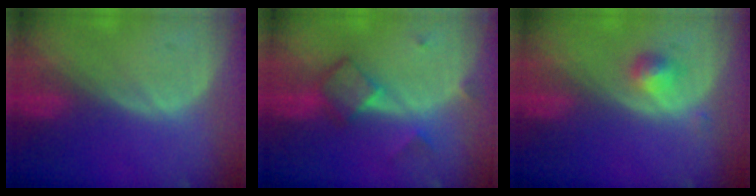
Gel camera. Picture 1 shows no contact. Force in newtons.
{"total": 5.5, "press": 5.4, "slide": 1.0}
{"total": 2.2, "press": 2.2, "slide": 0.2}